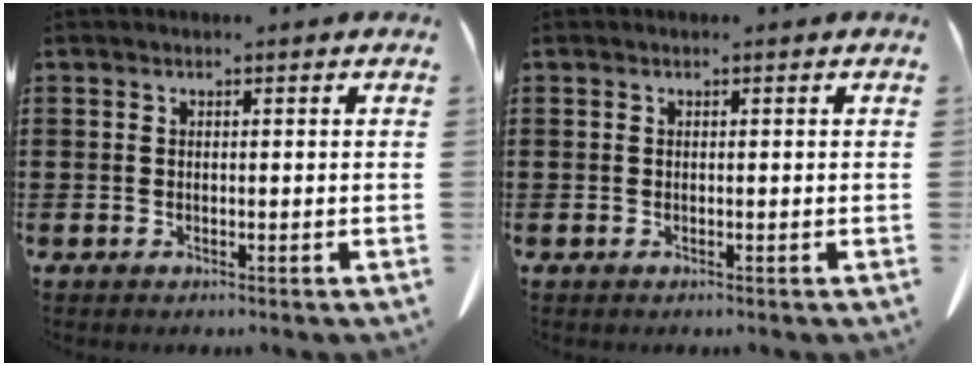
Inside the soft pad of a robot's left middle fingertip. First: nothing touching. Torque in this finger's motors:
{"motor_torque": [-0.05, -0.05, 0.00, 0.00]}